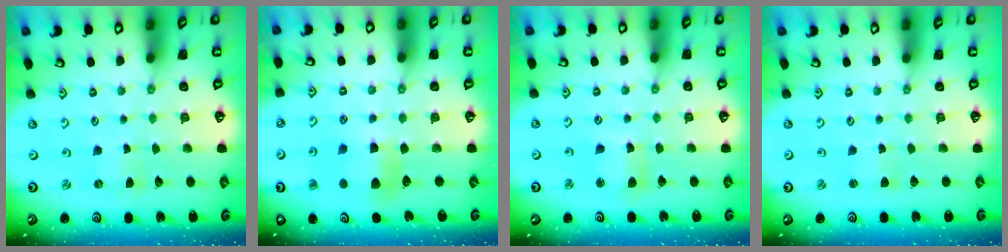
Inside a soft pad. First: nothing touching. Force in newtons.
{"total": 6.4, "press": 6.4, "slide": 0.6}
{"total": 6.1, "press": 6.1, "slide": 0.7}
{"total": 2.1, "press": 2.1, "slide": 0.3}